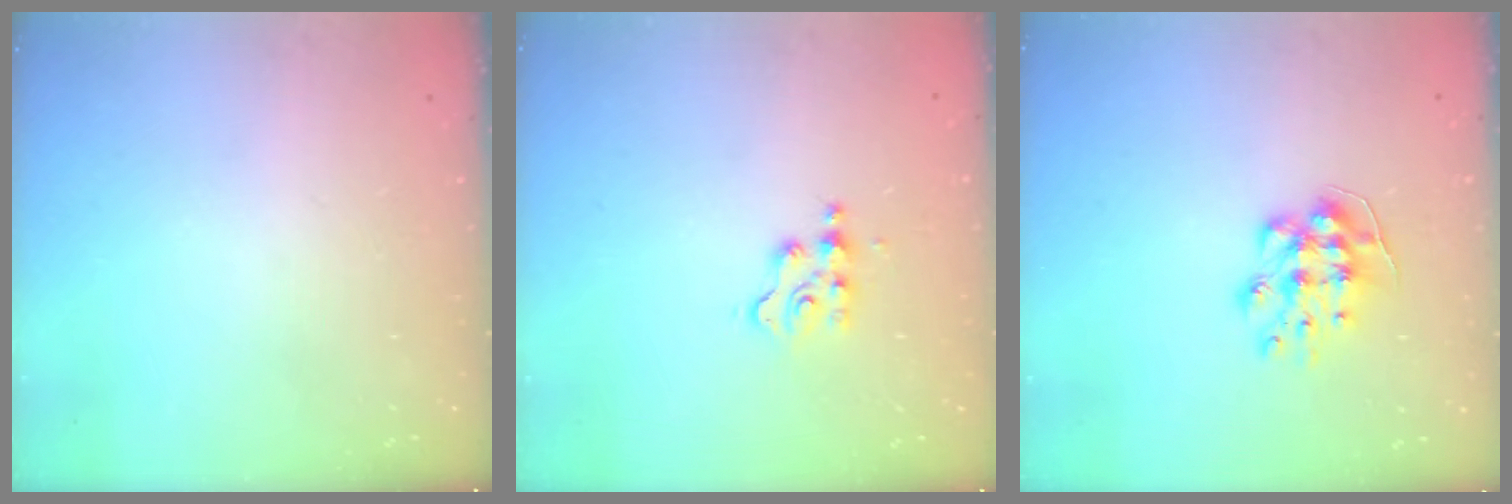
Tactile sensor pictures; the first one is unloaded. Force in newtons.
{"total": 4.1, "press": 4.1, "slide": 0.5}
{"total": 9.2, "press": 9.2, "slide": 0.2}